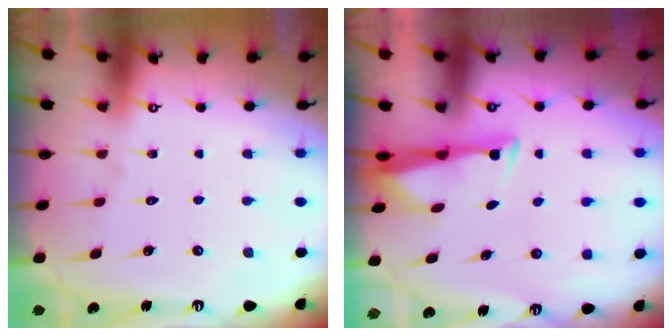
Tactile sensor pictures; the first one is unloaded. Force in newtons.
{"total": 3.3, "press": 3.2, "slide": 0.9}